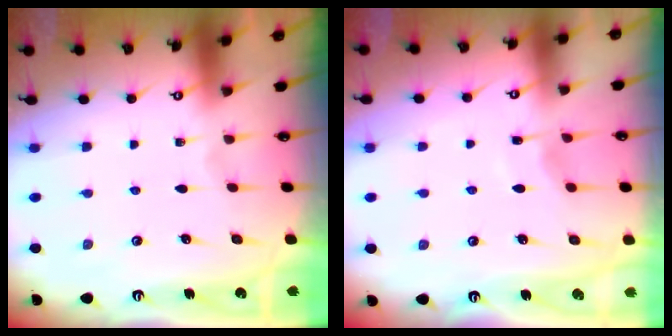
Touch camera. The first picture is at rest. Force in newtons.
{"total": 3.0, "press": 2.9, "slide": 0.4}